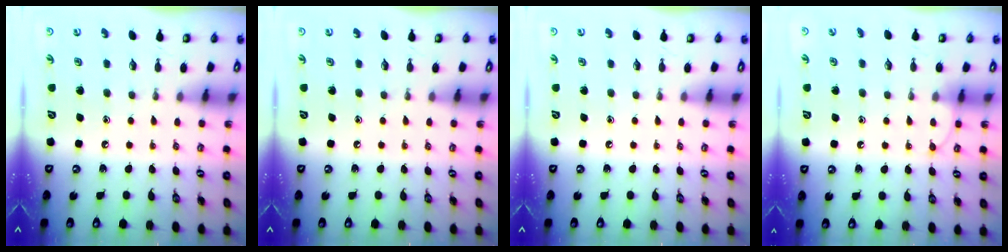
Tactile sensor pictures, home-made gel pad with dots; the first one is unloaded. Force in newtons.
{"total": 0.0}
{"total": 0.0}
{"total": 5.8, "press": 5.8, "slide": 0.6}